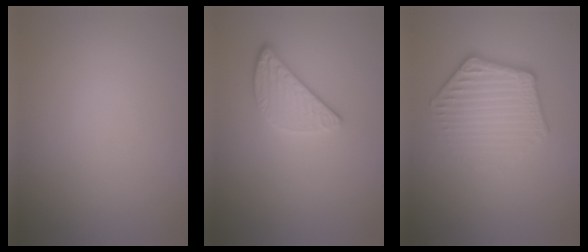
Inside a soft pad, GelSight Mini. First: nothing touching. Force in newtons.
{"total": 2.6, "press": 2.3, "slide": 1.3}
{"total": 4.2, "press": 3.2, "slide": 2.7}